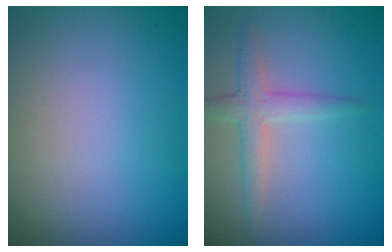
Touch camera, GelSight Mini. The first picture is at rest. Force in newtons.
{"total": 2.3, "press": 2.3, "slide": 0.0}